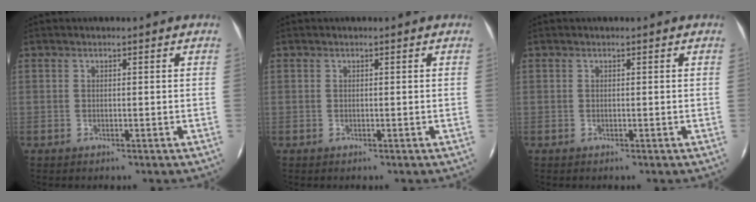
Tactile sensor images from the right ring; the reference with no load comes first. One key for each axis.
{"total": 0.0}
{"total": 0.0}